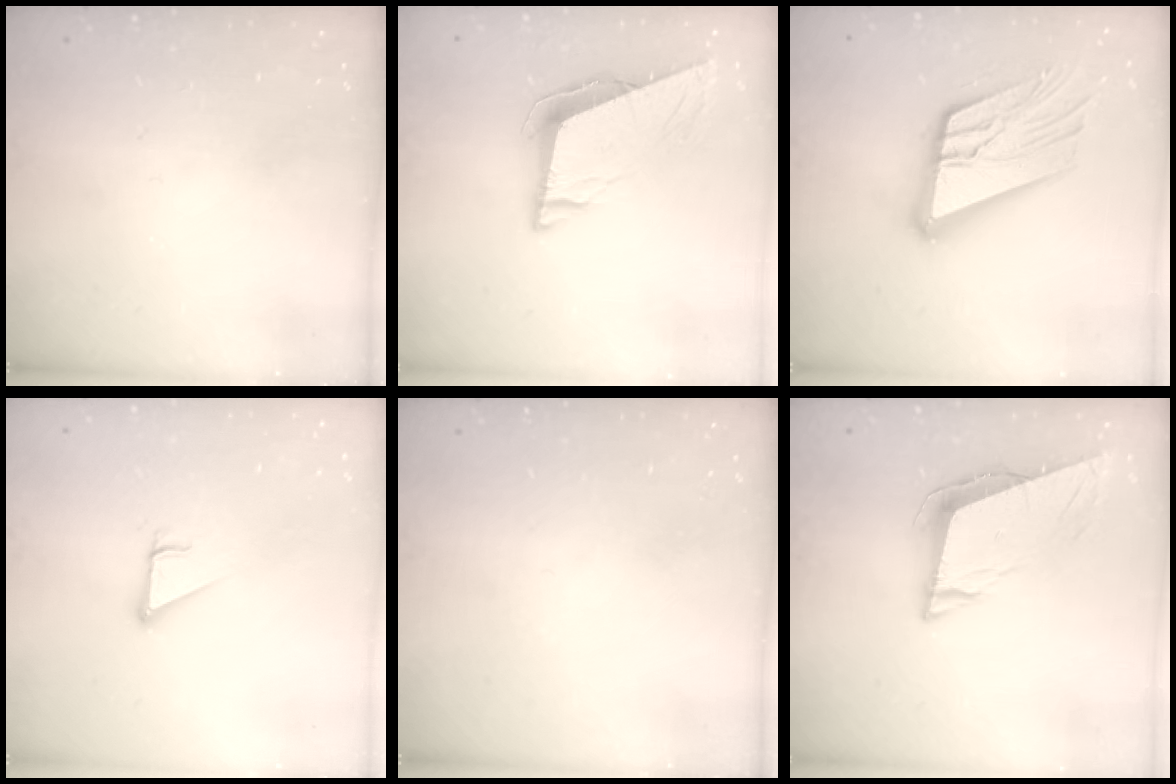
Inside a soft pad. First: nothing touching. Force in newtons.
{"total": 9.7, "press": 9.7, "slide": 1.2}
{"total": 19.8, "press": 19.7, "slide": 2.3}
{"total": 2.9, "press": 2.8, "slide": 0.2}
{"total": 0.0}
{"total": 9.1, "press": 8.5, "slide": 3.1}